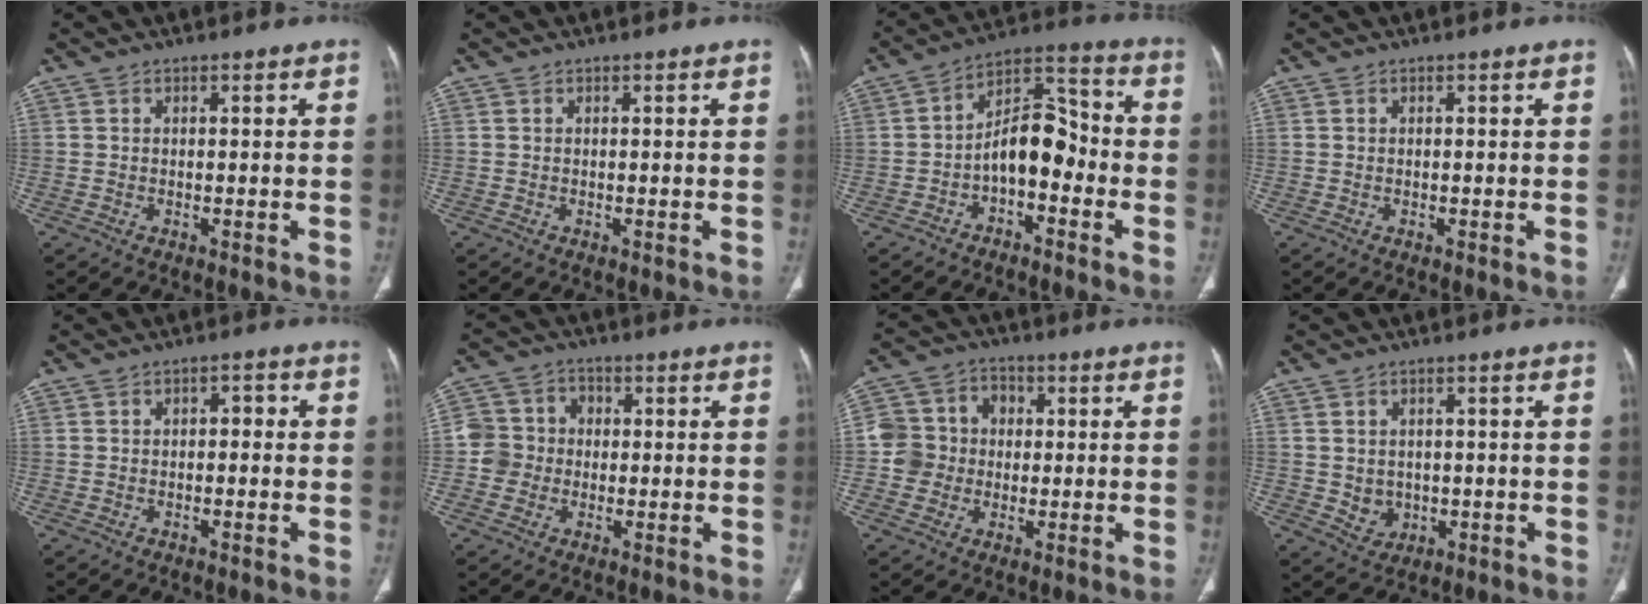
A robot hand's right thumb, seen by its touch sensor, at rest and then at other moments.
{"total": 0.0}
{"total": 10.6, "force": [-3.1, 6.0, 8.2], "torque": [-0.108, 0.053, -0.062]}
{"total": 0.0}
{"total": 2.1, "force": [-0.1, 1.4, 1.7], "torque": [-0.013, 0.009, -0.009]}
{"total": 6.4, "force": [-0.7, 6.2, 1.5], "torque": [-0.004, 0.021, -0.022]}
{"total": 8.3, "force": [-0.3, 8.0, 2.4], "torque": [-0.013, 0.026, -0.013]}
{"total": 4.0, "force": [-0.2, 3.5, 1.9], "torque": [-0.017, -0.001, 0.010]}